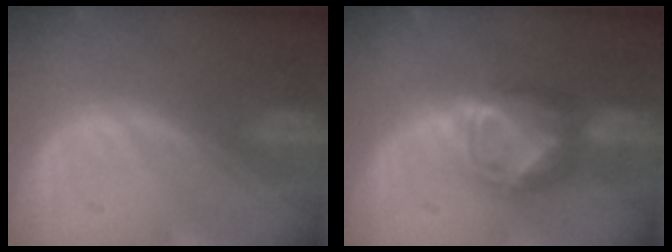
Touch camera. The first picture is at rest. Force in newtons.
{"total": 7.4, "press": 6.5, "slide": 3.6}